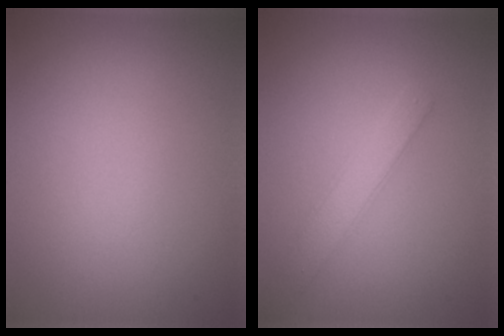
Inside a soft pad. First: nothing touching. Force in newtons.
{"total": 2.5, "press": 2.5, "slide": 0.1}